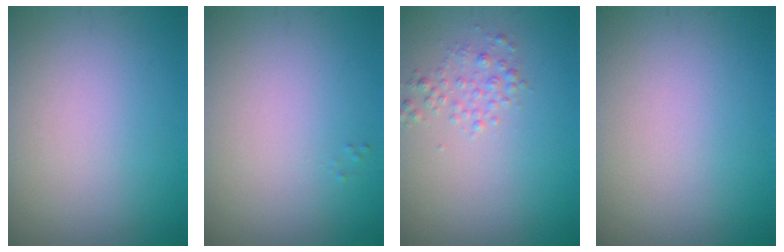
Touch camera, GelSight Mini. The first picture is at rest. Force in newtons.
{"total": 0.0}
{"total": 1.5, "press": 1.5, "slide": 0.0}
{"total": 0.0}